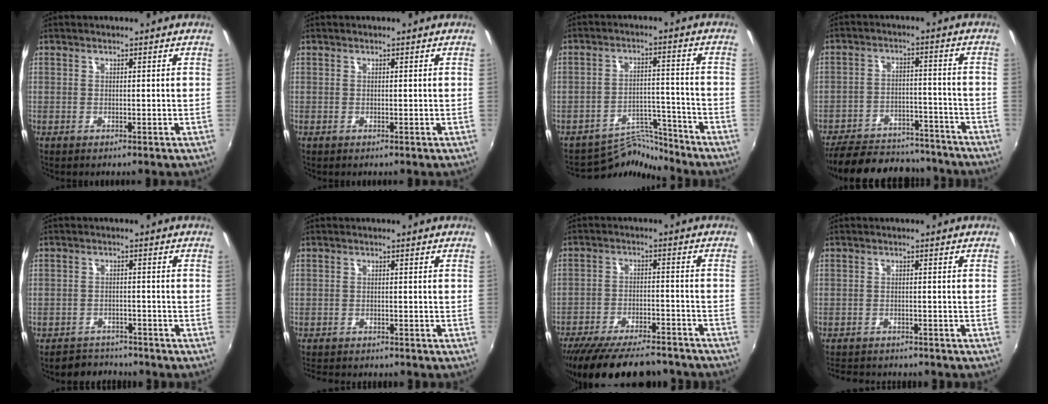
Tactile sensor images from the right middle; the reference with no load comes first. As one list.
[{"total": 0.0}, {"total": 7.3, "force": [-7.2, 0.6, -0.9], "torque": [0.001, 0.024, -0.123]}, {"total": 22.1, "force": [-18.9, 8.0, 8.1], "torque": [-0.173, 0.018, -0.250]}, {"total": 5.1, "force": [-4.6, 2.1, 0.0], "torque": [-0.015, 0.012, -0.074]}, {"total": 5.8, "force": [-5.4, 1.3, 1.8], "torque": [-0.051, -0.017, -0.086]}, {"total": 21.1, "force": [-18.2, 5.7, 9.0], "torque": [-0.178, -0.019, -0.257]}, {"total": 8.0, "force": [-7.3, 2.4, 2.4], "torque": [-0.065, -0.010, -0.110]}]